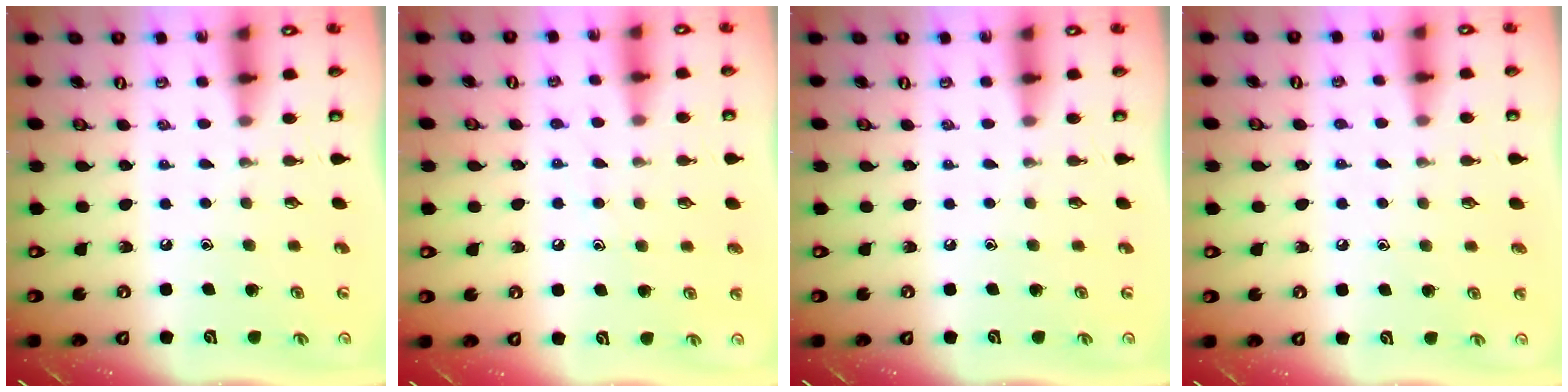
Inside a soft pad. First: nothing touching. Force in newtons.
{"total": 6.1, "press": 6.1, "slide": 0.5}
{"total": 0.0}
{"total": 3.2, "press": 3.2, "slide": 0.4}